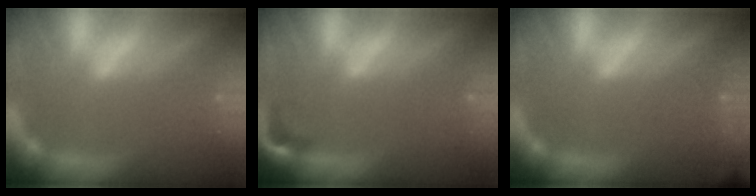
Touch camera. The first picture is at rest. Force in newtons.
{"total": 1.9}
{"total": 7.5}